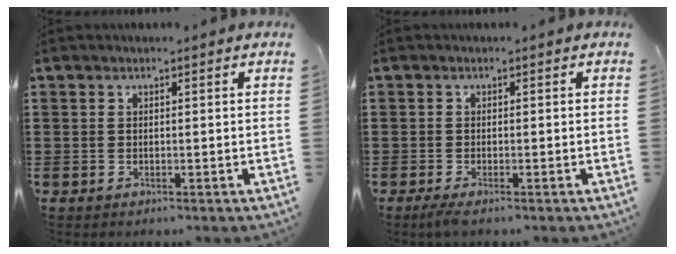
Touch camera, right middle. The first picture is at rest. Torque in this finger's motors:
{"motor_torque": [0.84, 0.58, 0.16, 0.05]}